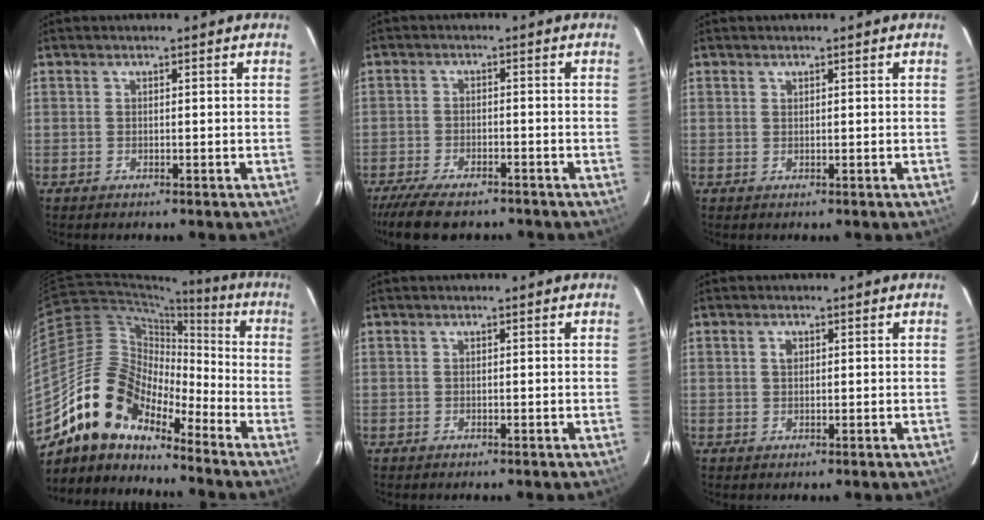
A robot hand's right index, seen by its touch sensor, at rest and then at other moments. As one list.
[{"total": 9.5, "force": [-7.9, 2.6, 4.5], "torque": [-0.114, -0.028, -0.137]}, {"total": 0.0}, {"total": 14.9, "force": [-12.0, 6.4, 6.0], "torque": [-0.108, 0.018, -0.235]}, {"total": 0.0}, {"total": 1.2, "force": [0.3, 0.9, 0.7], "torque": [-0.013, 0.006, 0.005]}]